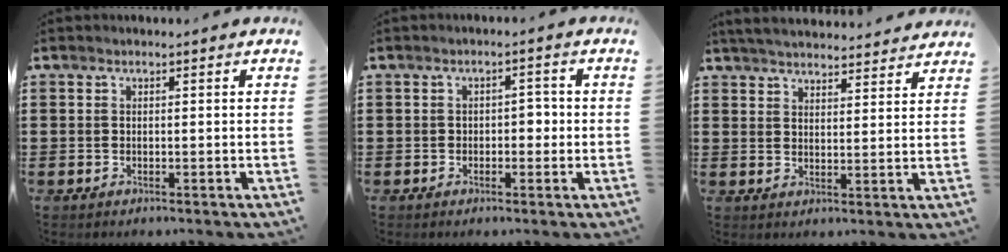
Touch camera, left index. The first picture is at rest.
{"total": 2.3, "force": [-0.4, 1.4, 1.8], "torque": [-0.038, 0.006, -0.012]}
{"total": 4.5, "force": [4.5, 0.1, 0.8], "torque": [-0.029, -0.020, 0.080]}